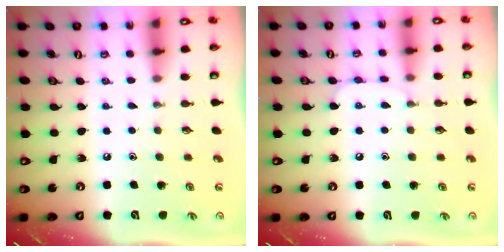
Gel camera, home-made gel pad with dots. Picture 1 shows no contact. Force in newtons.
{"total": 7.8, "press": 7.7, "slide": 0.5}